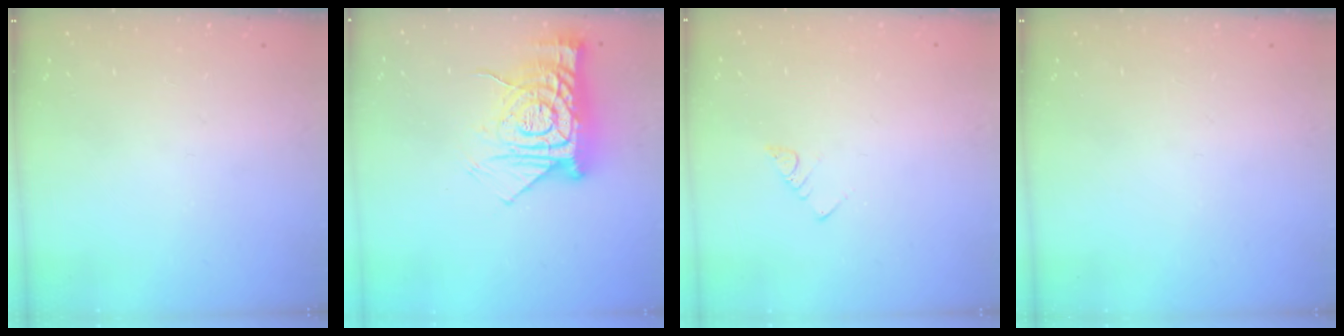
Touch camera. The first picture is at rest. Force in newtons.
{"total": 17.9, "press": 17.8, "slide": 1.7}
{"total": 2.5, "press": 2.5, "slide": 0.5}
{"total": 0.0}